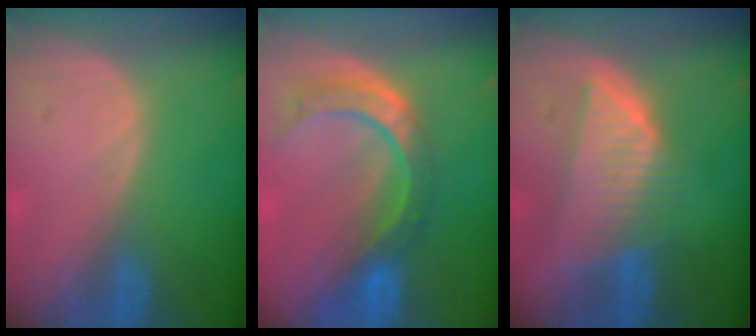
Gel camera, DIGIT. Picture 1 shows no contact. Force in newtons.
{"total": 8.6, "press": 7.2, "slide": 4.8}
{"total": 7.9, "press": 7.2, "slide": 3.2}